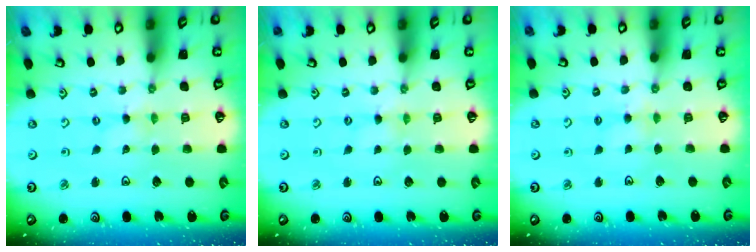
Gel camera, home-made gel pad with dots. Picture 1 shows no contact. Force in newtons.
{"total": 0.7, "press": 0.6, "slide": 0.1}
{"total": 4.1, "press": 4.1, "slide": 0.5}